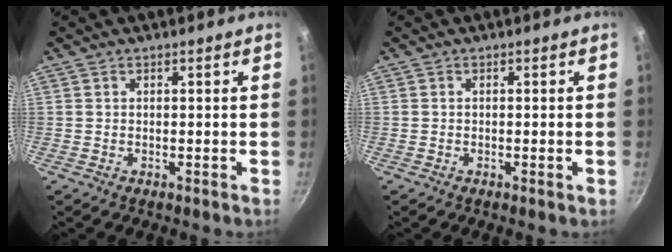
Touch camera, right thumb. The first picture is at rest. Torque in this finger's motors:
{"motor_torque": [-0.08, -0.46, -0.02, 0.59, -0.06]}